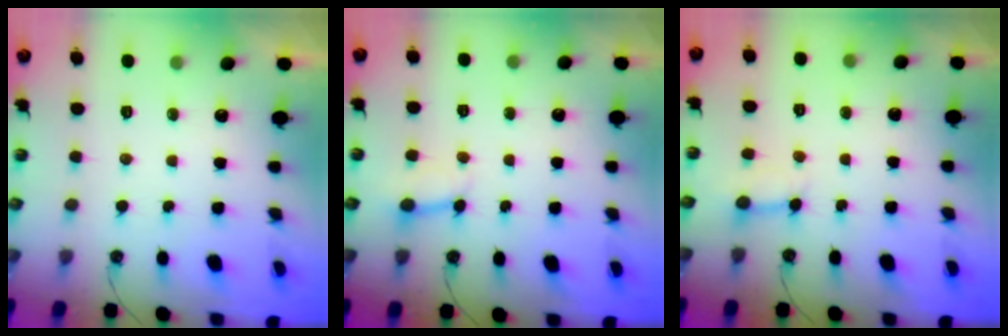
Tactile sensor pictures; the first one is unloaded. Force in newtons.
{"total": 2.9, "press": 2.9, "slide": 0.2}
{"total": 3.3, "press": 3.3, "slide": 0.2}